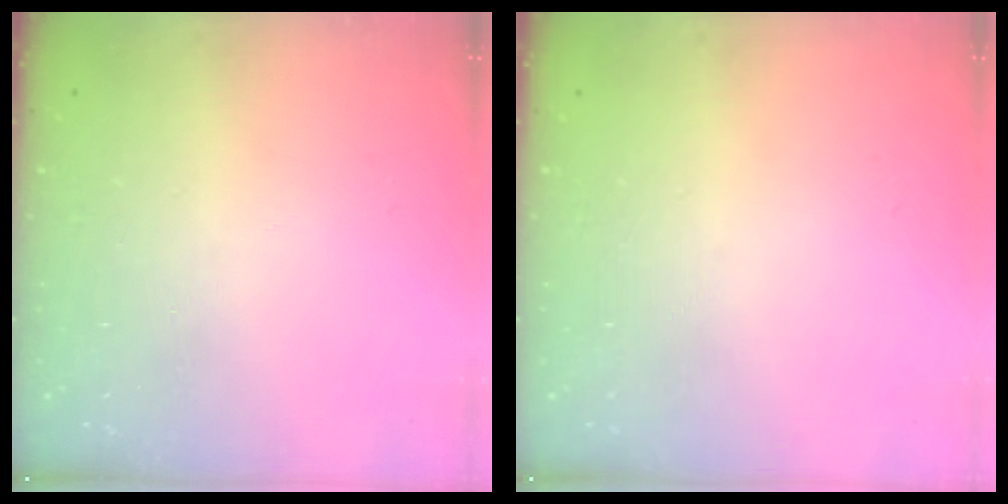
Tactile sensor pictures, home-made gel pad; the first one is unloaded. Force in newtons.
{"total": 0.0}